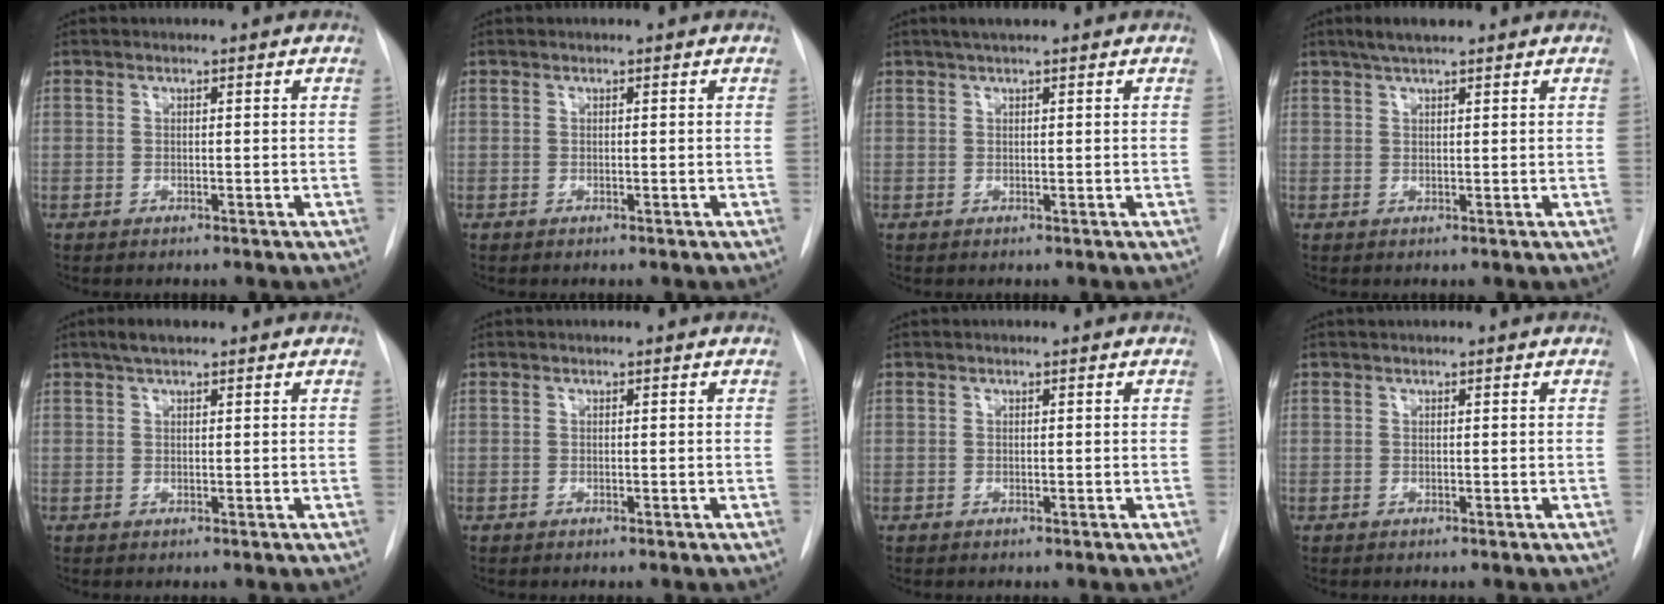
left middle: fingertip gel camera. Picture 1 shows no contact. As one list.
[{"total": 0.0}, {"total": 2.7, "force": [2.1, 0.3, 1.7], "torque": [-0.033, 0.014, 0.035]}, {"total": 3.7, "force": [2.8, 0.6, 2.3], "torque": [-0.049, 0.010, 0.050]}, {"total": 2.8, "force": [2.0, 0.7, 1.8], "torque": [-0.039, 0.012, 0.036]}, {"total": 0.0}, {"total": 0.0}, {"total": 0.5, "force": [0.5, -0.1, 0.3], "torque": [-0.009, 0.010, 0.010]}]